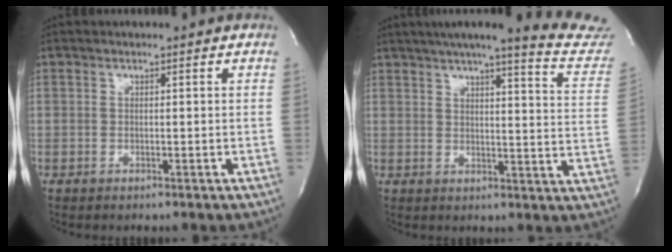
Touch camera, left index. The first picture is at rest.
{"total": 19.9, "force": [17.9, 0.4, 8.6], "torque": [-0.114, -0.070, 0.199]}